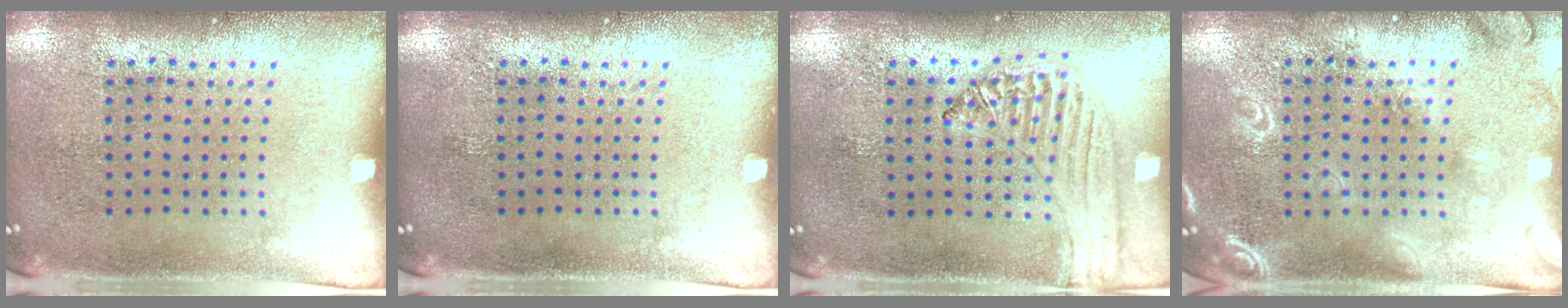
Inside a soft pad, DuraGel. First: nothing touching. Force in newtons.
{"total": 0.0}
{"total": 1.2, "press": 1.2, "slide": 0.1}
{"total": 1.7, "press": 1.7, "slide": 0.2}